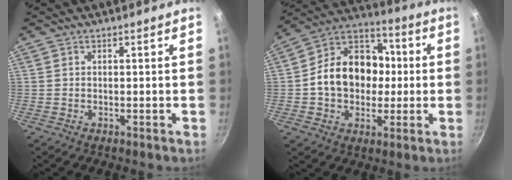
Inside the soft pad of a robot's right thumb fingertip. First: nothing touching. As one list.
[{"total": 17.2, "force": [-0.4, 13.5, 10.7], "torque": [-0.141, 0.035, -0.022]}]